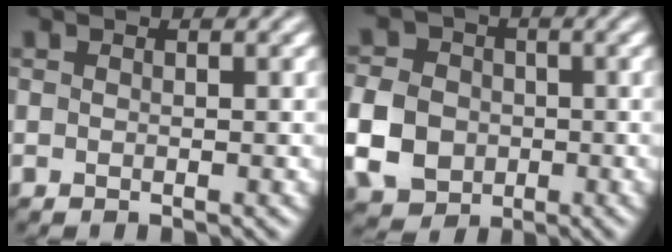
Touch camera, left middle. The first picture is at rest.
{"total": 5.8, "force": [-1.2, 5.0, 2.7], "torque": [-0.068, 0.004, -0.035]}